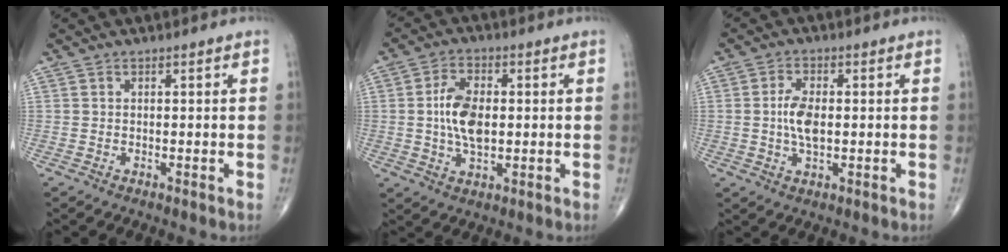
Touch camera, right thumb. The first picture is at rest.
{"total": 8.5, "force": [0.2, 4.7, 7.1], "torque": [-0.132, 0.002, 0.003]}
{"total": 5.6, "force": [0.0, 2.8, 4.8], "torque": [-0.097, 0.000, -0.003]}